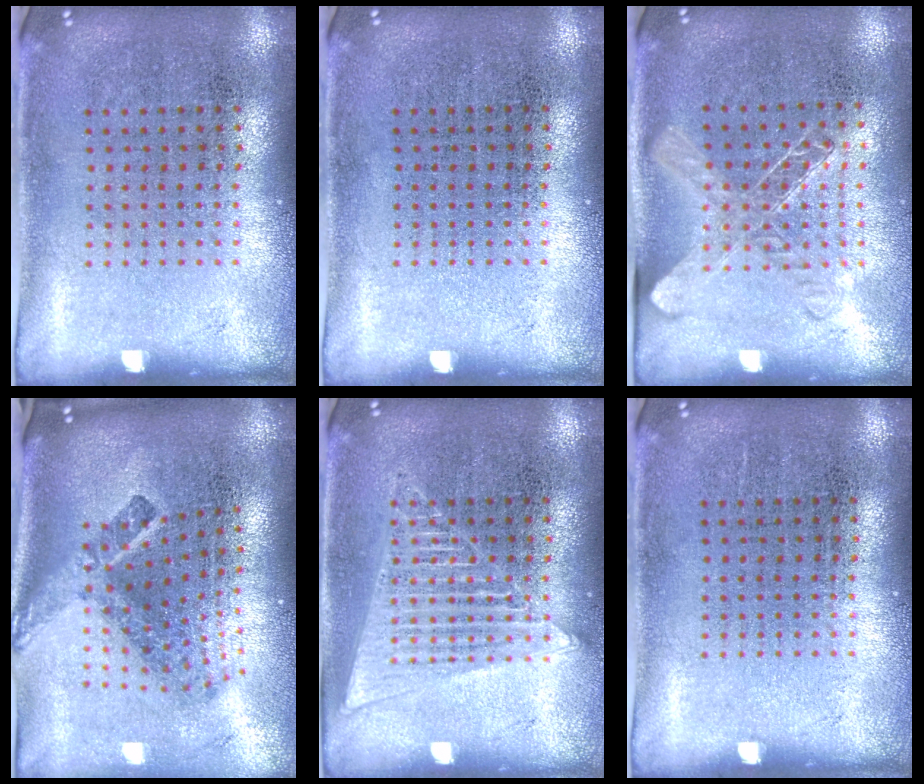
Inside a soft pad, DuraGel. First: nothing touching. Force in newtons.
{"total": 0.0}
{"total": 1.4, "press": 1.2, "slide": 0.6}
{"total": 2.7, "press": 1.7, "slide": 2.1}
{"total": 2.4, "press": 2.4, "slide": 0.3}
{"total": 0.0}